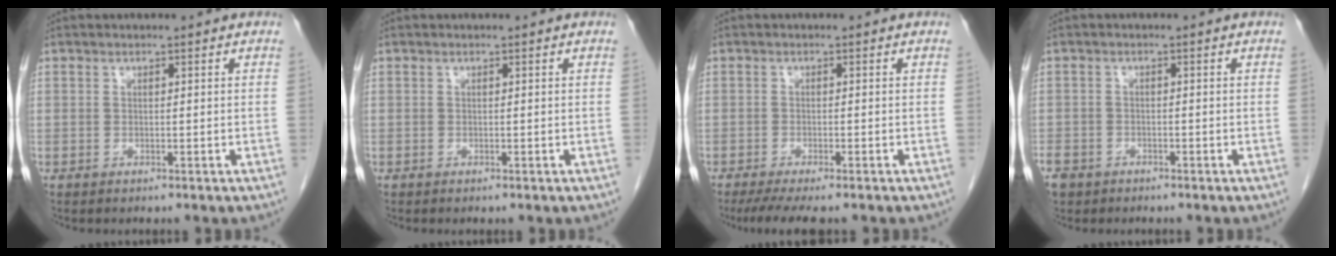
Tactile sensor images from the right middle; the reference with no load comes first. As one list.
[{"total": 0.0}, {"total": 6.2, "force": [-5.0, 0.8, 3.6], "torque": [-0.050, -0.013, -0.079]}, {"total": 4.6, "force": [-3.3, 3.0, 1.1], "torque": [-0.027, 0.001, -0.056]}]